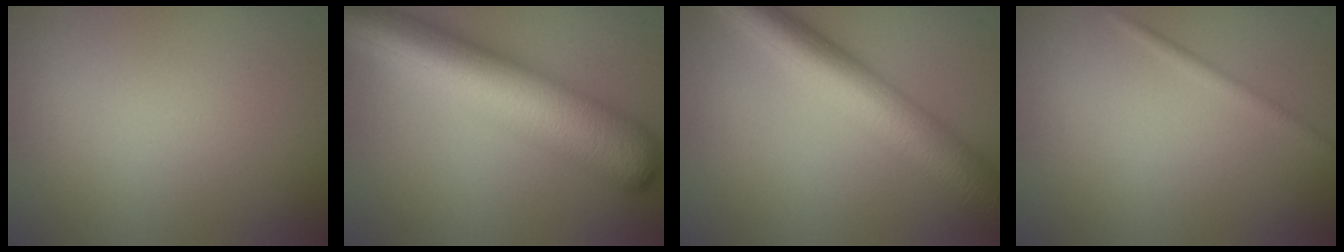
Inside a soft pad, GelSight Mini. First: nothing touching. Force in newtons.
{"total": 12.3, "press": 12.3, "slide": 0.3}
{"total": 8.2, "press": 8.2, "slide": 0.2}
{"total": 1.0, "press": 1.0, "slide": 0.1}